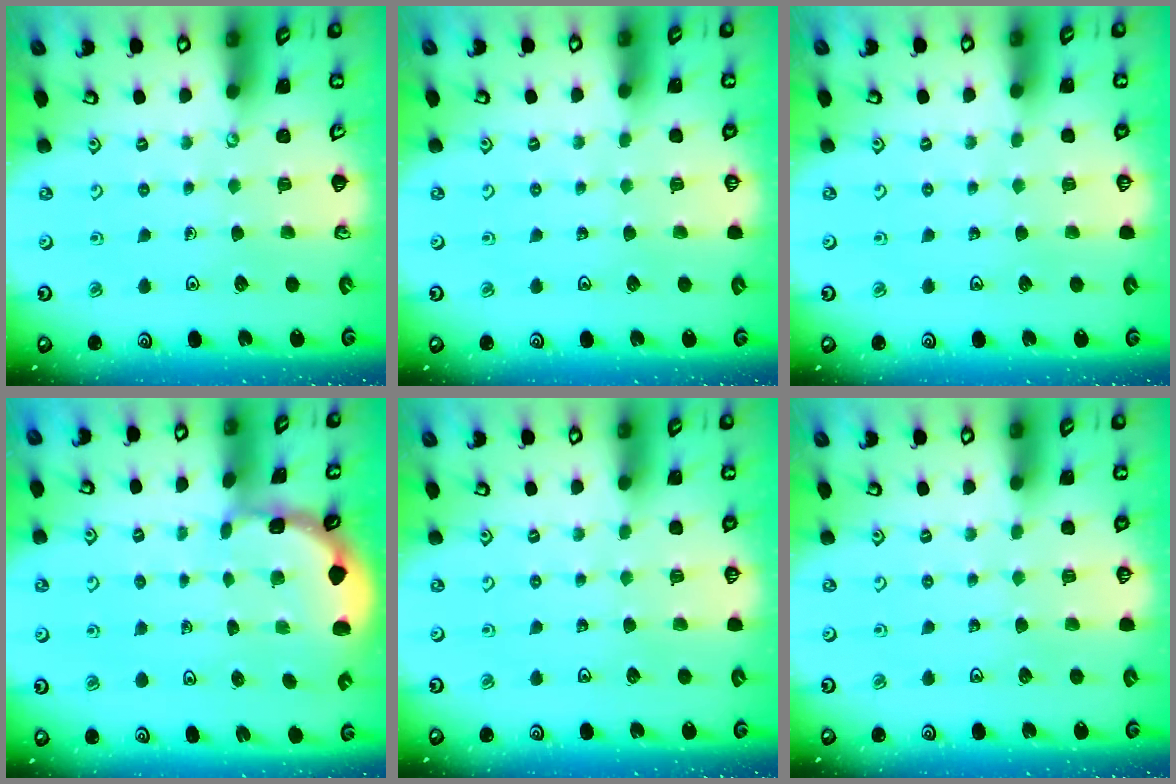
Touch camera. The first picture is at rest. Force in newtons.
{"total": 0.0}
{"total": 0.0}
{"total": 1.1, "press": 1.1, "slide": 0.3}
{"total": 0.0}
{"total": 0.0}